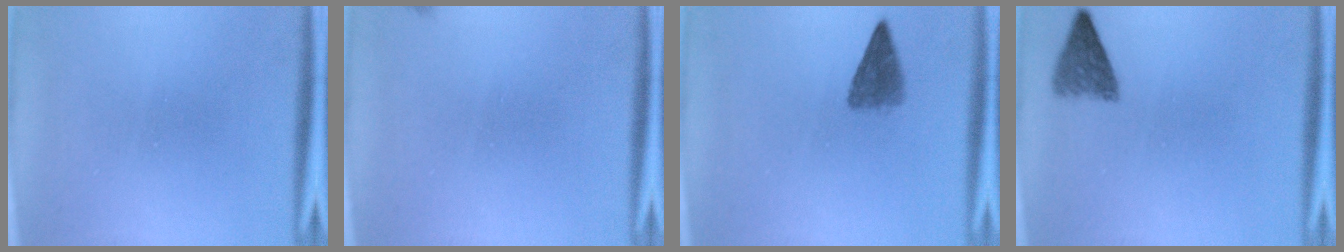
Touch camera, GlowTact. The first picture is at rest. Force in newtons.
{"total": 0.9}
{"total": 2.7}
{"total": 3.5}